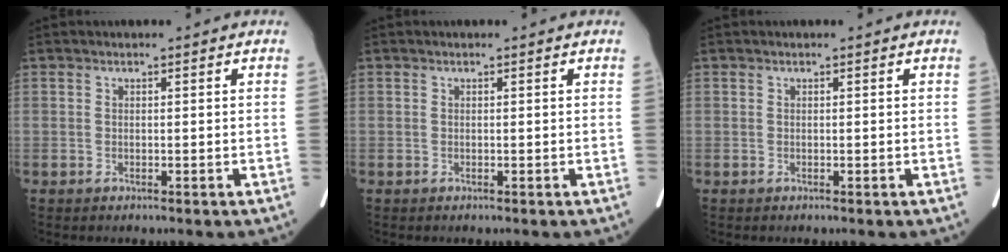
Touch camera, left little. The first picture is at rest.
{"total": 0.0}
{"total": 0.0}